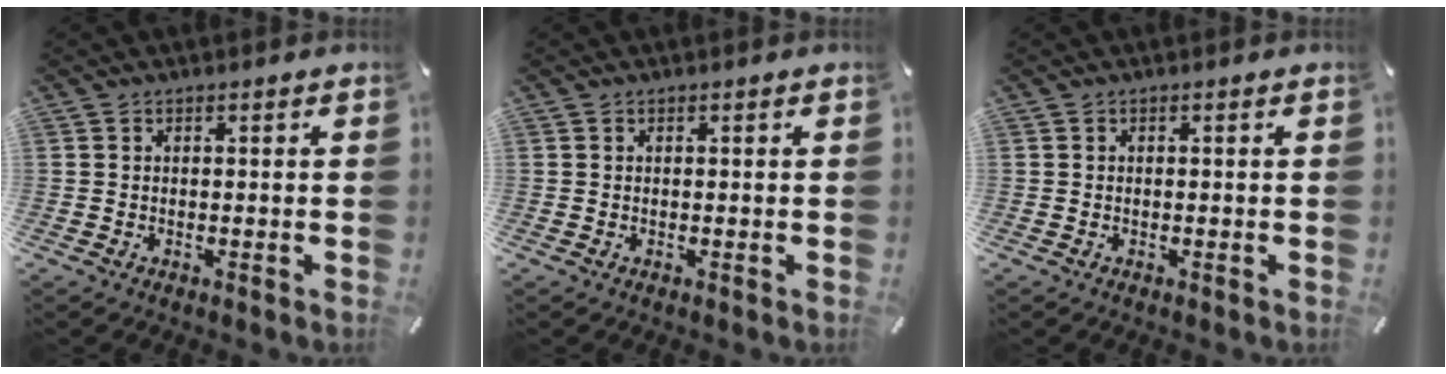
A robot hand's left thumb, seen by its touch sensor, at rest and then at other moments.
{"total": 0.0}
{"total": 0.0}